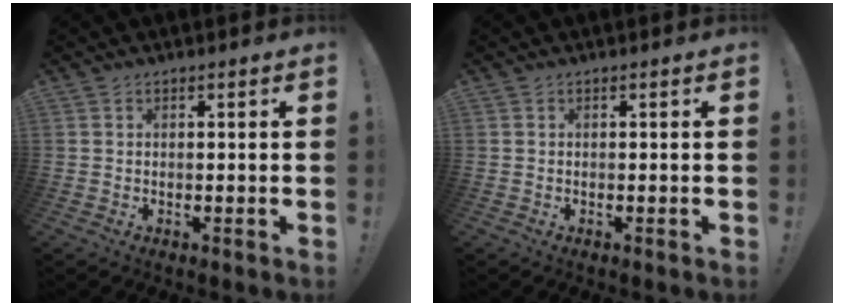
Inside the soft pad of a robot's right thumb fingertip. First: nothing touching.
{"total": 0.0}